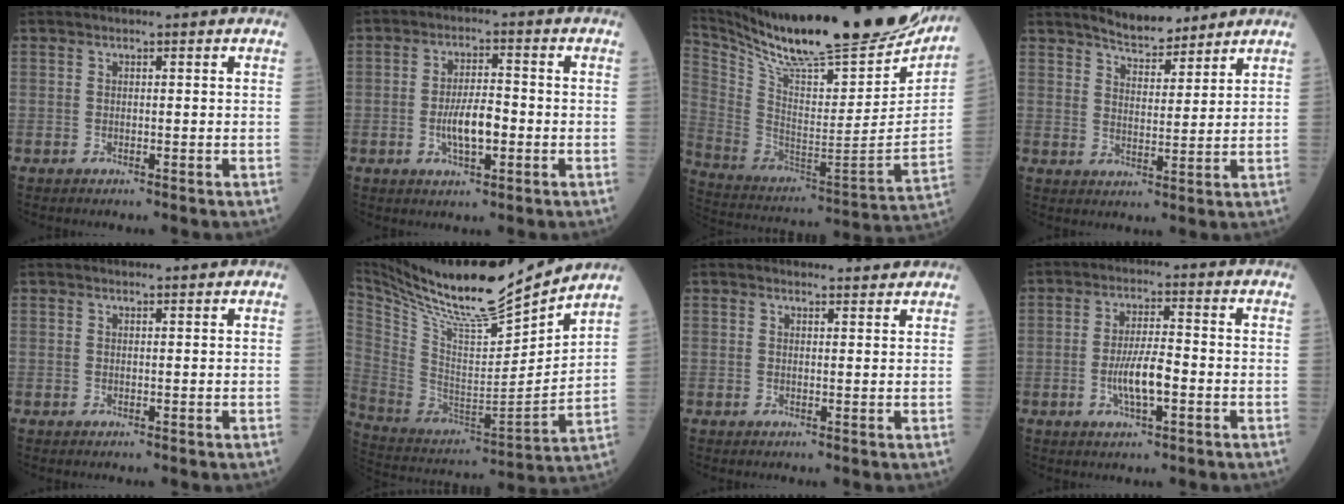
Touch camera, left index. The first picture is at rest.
{"total": 5.8, "force": [-1.4, 1.8, 5.4], "torque": [-0.105, 0.004, -0.025]}
{"total": 33.3, "force": [28.1, 4.9, 17.1], "torque": [-0.309, -0.082, 0.414]}
{"total": 6.5, "force": [5.9, 1.7, 1.9], "torque": [-0.036, 0.006, 0.106]}
{"total": 1.4, "force": [1.4, 0.0, 0.3], "torque": [-0.007, 0.005, 0.021]}
{"total": 22.9, "force": [20.2, 1.1, 10.7], "torque": [-0.214, -0.033, 0.351]}
{"total": 3.2, "force": [3.1, 0.6, 0.2], "torque": [-0.010, 0.003, 0.036]}
{"total": 5.9, "force": [-1.6, 1.2, 5.6], "torque": [-0.111, 0.000, -0.029]}